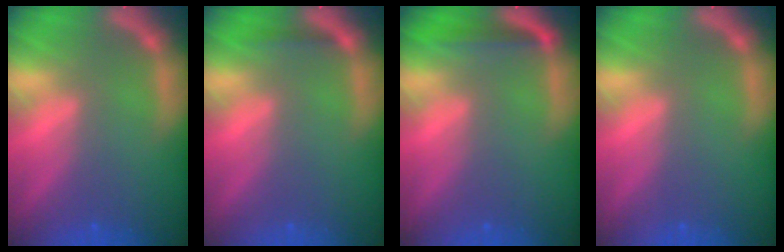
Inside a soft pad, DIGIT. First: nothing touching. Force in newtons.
{"total": 0.9}
{"total": 2.5}
{"total": 0.0}